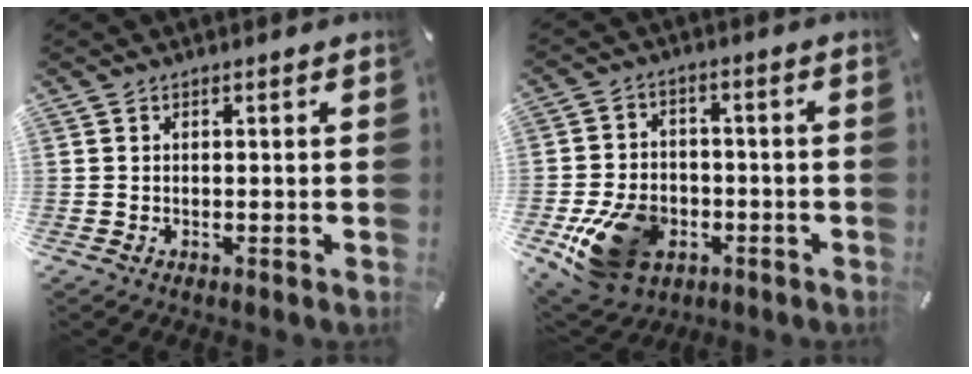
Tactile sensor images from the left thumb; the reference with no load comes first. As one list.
[{"total": 15.1, "force": [-5.5, 11.3, 8.5], "torque": [-0.165, 0.024, -0.088]}]